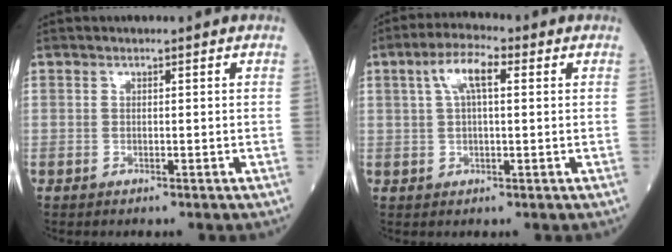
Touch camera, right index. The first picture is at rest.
{"total": 6.0, "force": [2.1, 1.7, 5.3], "torque": [-0.107, 0.021, 0.041]}